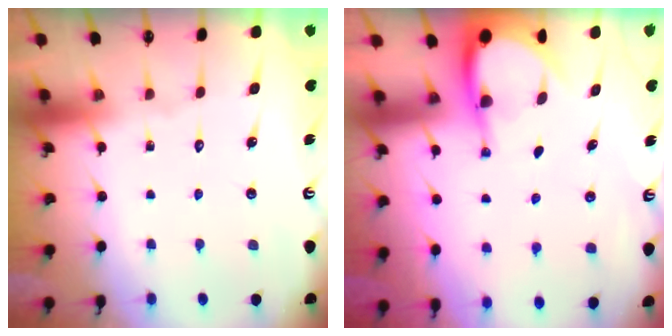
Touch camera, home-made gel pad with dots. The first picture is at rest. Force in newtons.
{"total": 4.2, "press": 4.2, "slide": 0.3}